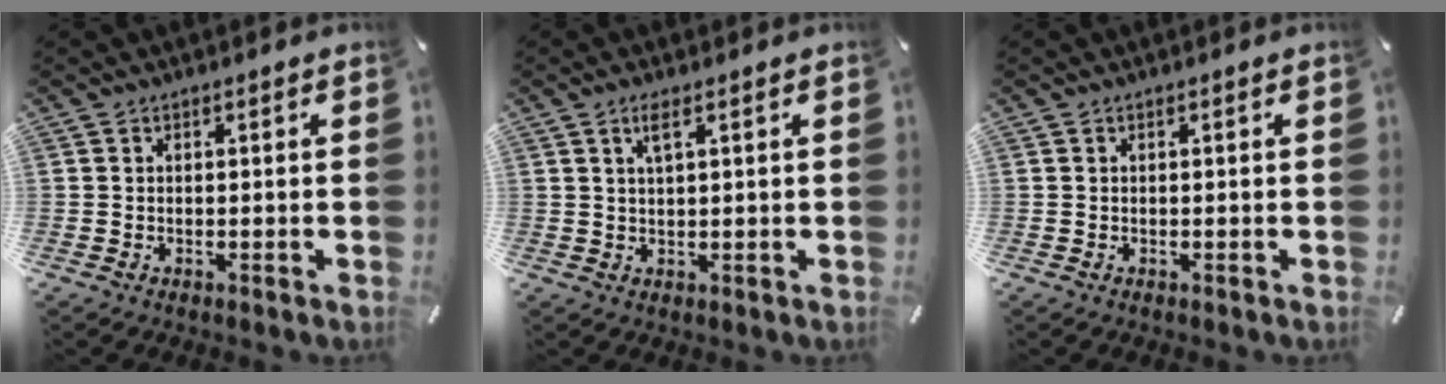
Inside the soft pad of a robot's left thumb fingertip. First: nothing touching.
{"total": 3.1, "force": [1.6, 0.7, 2.6], "torque": [-0.056, 0.004, 0.028]}
{"total": 0.0}